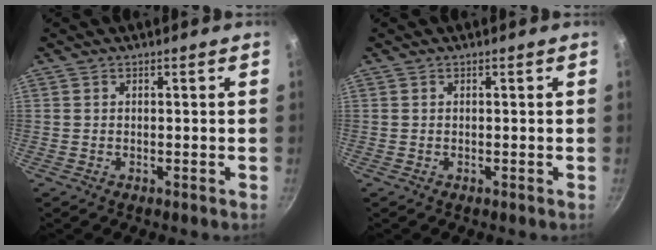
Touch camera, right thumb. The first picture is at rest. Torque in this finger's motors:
{"motor_torque": [-0.01, -0.01, 0.04, 0.00, 0.00]}